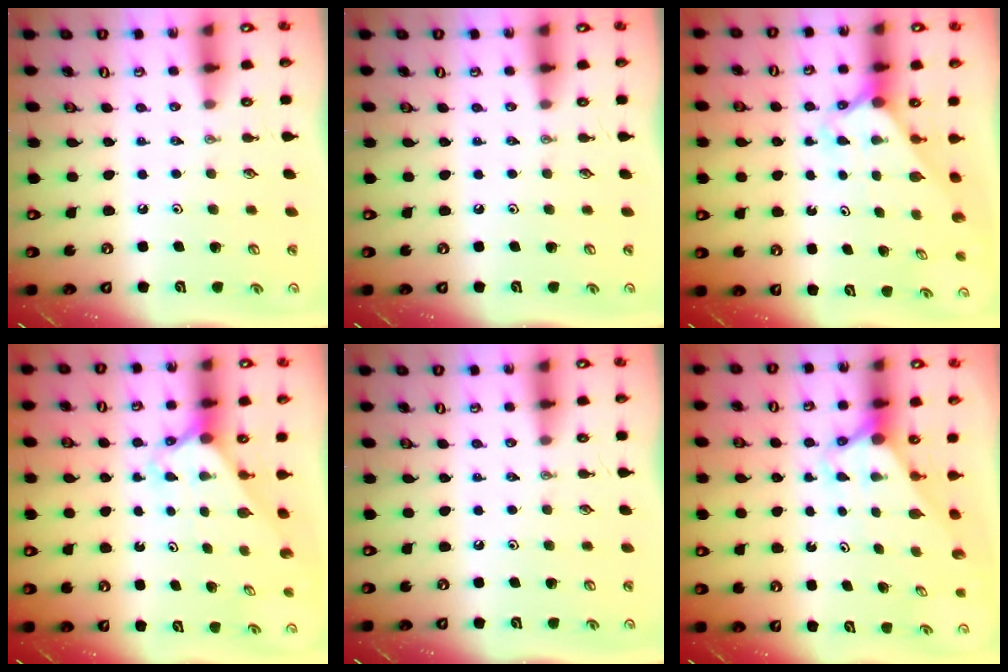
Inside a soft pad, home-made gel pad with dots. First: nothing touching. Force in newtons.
{"total": 0.0}
{"total": 2.0, "press": 2.0, "slide": 0.2}
{"total": 2.0, "press": 2.0, "slide": 0.2}
{"total": 0.0}
{"total": 2.7, "press": 2.7, "slide": 0.0}